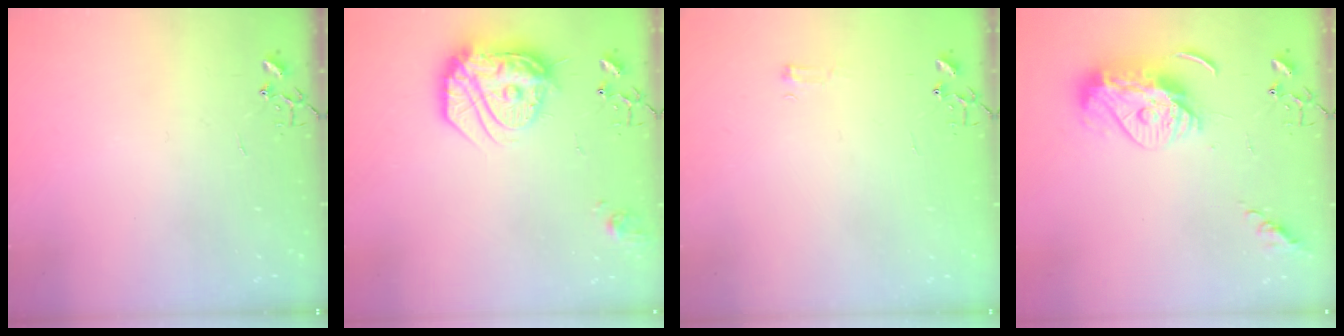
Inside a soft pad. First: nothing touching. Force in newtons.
{"total": 19.3, "press": 19.2, "slide": 1.7}
{"total": 4.4, "press": 4.3, "slide": 0.5}
{"total": 12.3, "press": 12.2, "slide": 1.1}